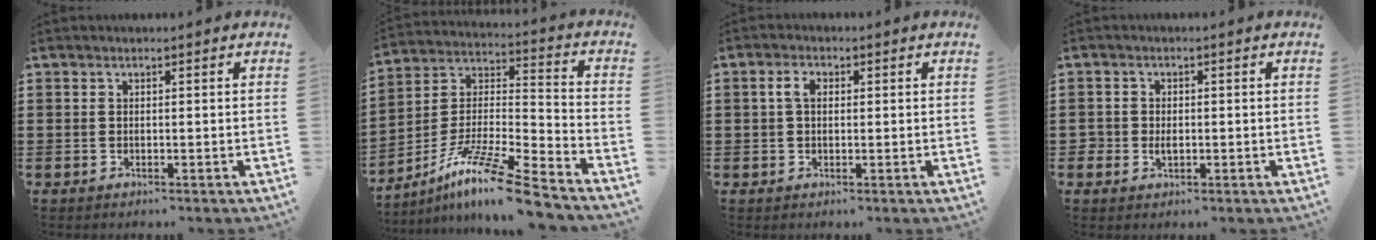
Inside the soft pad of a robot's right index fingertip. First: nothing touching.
{"total": 12.2, "force": [-9.8, 0.3, 7.2], "torque": [-0.131, 0.013, -0.191]}
{"total": 2.7, "force": [0.5, 1.6, 2.1], "torque": [-0.052, 0.008, 0.005]}
{"total": 1.9, "force": [-0.4, 1.5, 1.1], "torque": [-0.023, 0.005, -0.010]}